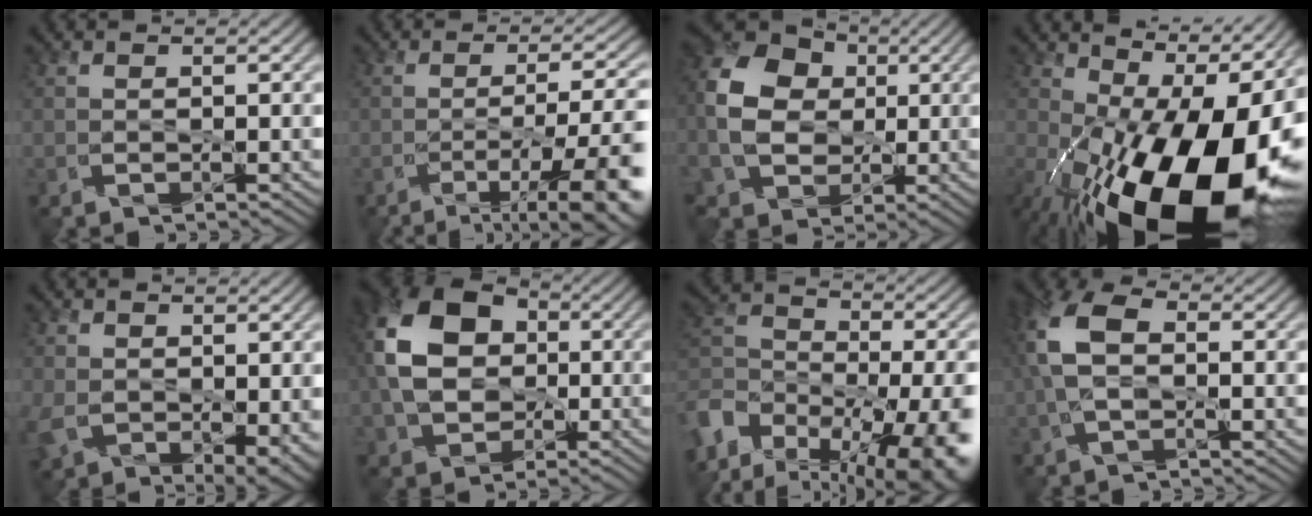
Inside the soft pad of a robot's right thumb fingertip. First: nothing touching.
{"total": 10.8, "force": [-5.4, 2.9, 8.9], "torque": [-0.127, 0.002, -0.074]}
{"total": 11.8, "force": [0.4, 9.5, 6.9], "torque": [-0.167, -0.001, 0.007]}
{"total": 20.5, "force": [-4.2, 12.0, 16.2], "torque": [-0.269, -0.078, -0.035]}
{"total": 9.4, "force": [-1.3, 6.7, 6.5], "torque": [-0.157, -0.046, 0.002]}
{"total": 13.5, "force": [0.5, 10.5, 8.5], "torque": [-0.198, -0.003, 0.011]}
{"total": 17.7, "force": [-10.4, 9.6, 10.7], "torque": [-0.223, -0.029, -0.149]}
{"total": 7.5, "force": [0.6, 4.4, 6.0], "torque": [-0.158, 0.015, 0.002]}